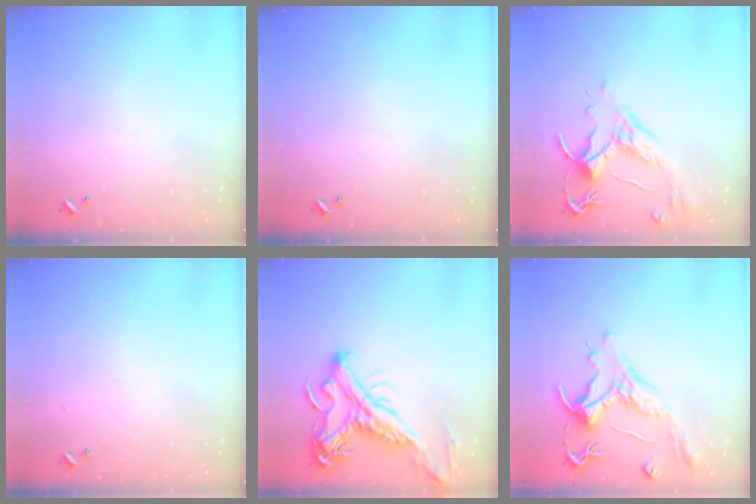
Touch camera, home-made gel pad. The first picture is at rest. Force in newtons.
{"total": 0.0}
{"total": 2.5, "press": 2.1, "slide": 1.4}
{"total": 4.2, "press": 4.2, "slide": 0.4}
{"total": 6.0, "press": 5.8, "slide": 1.7}
{"total": 1.5, "press": 0.4, "slide": 1.5}